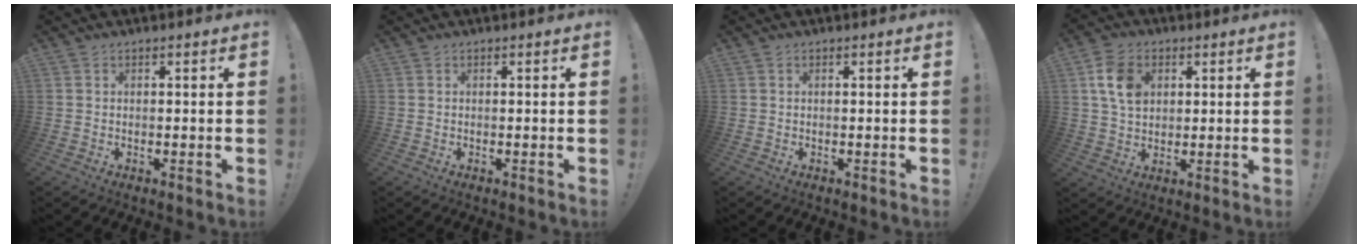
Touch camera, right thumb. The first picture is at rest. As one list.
[{"total": 0.0}, {"total": 0.0}, {"total": 10.5, "force": [3.1, 7.8, 6.3], "torque": [-0.102, 0.006, 0.060]}]